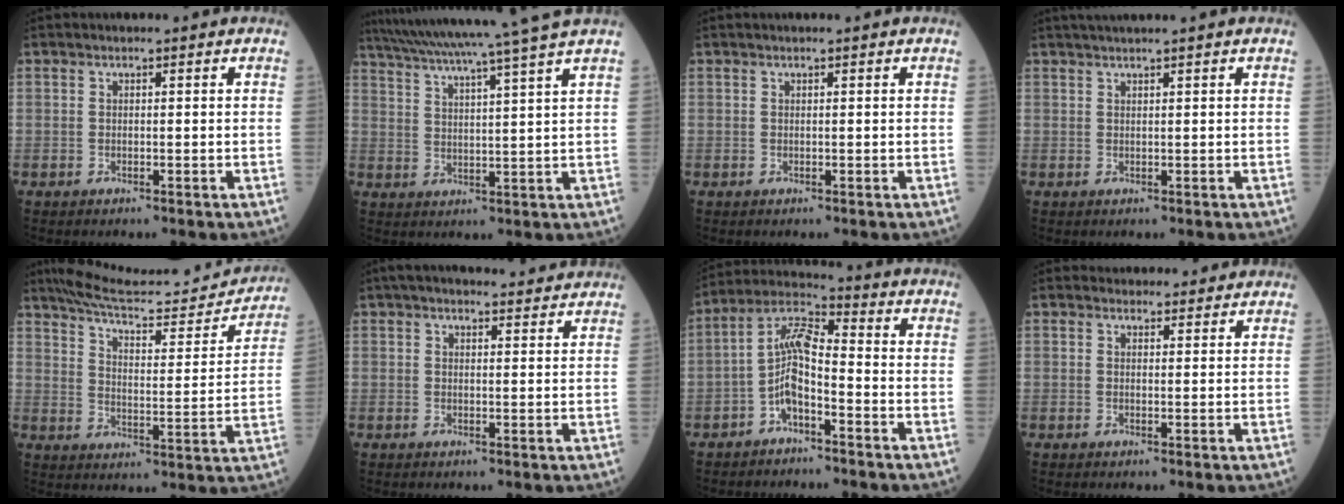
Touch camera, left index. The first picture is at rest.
{"total": 16.7, "force": [14.1, -2.6, 8.6], "torque": [-0.152, -0.011, 0.204]}
{"total": 0.7, "force": [0.6, -0.1, 0.3], "torque": [-0.007, 0.007, 0.014]}
{"total": 3.9, "force": [3.3, -0.8, 2.0], "torque": [-0.022, 0.025, 0.057]}
{"total": 19.8, "force": [18.9, 2.7, 5.3], "torque": [-0.076, -0.040, 0.254]}
{"total": 10.9, "force": [10.0, 1.7, 4.0], "torque": [-0.051, 0.024, 0.125]}
{"total": 6.9, "force": [-2.8, 2.0, 6.0], "torque": [-0.127, 0.020, -0.057]}
{"total": 4.8, "force": [4.5, 1.5, 0.5], "torque": [-0.002, 0.012, 0.055]}